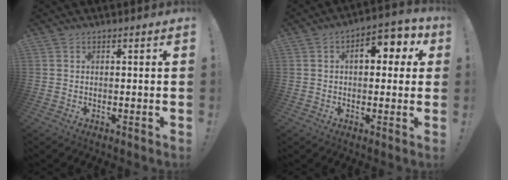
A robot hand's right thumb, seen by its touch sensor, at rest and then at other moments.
{"total": 8.5, "force": [2.3, 4.8, 6.7], "torque": [-0.072, -0.003, 0.031]}